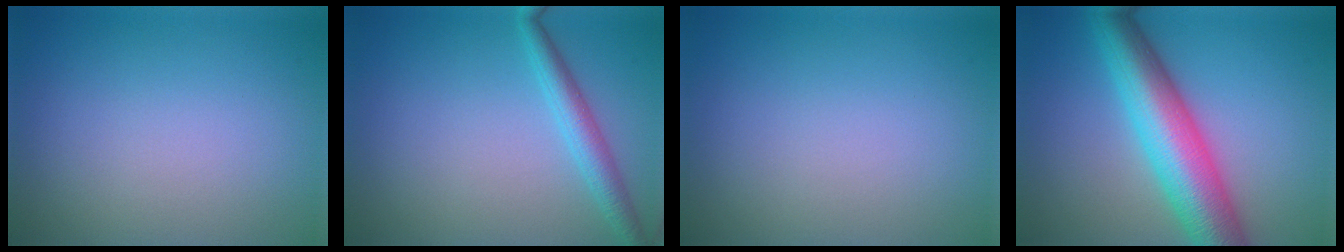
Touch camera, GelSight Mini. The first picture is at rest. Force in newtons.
{"total": 2.6, "press": 2.6, "slide": 0.1}
{"total": 0.0}
{"total": 9.2, "press": 9.2, "slide": 0.0}